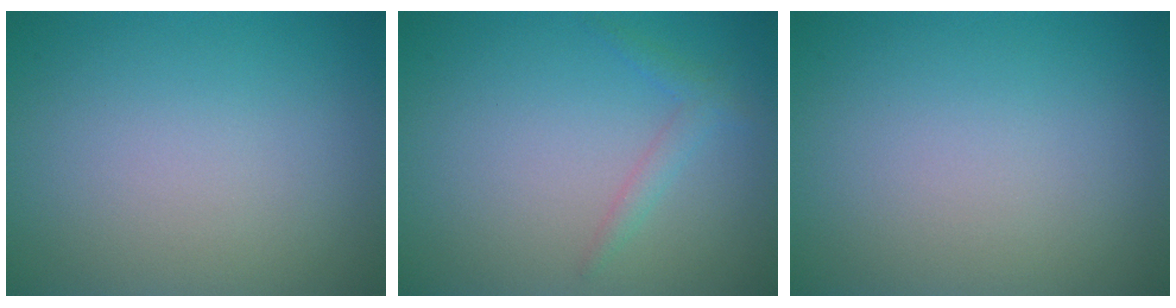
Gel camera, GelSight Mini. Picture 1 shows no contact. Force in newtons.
{"total": 1.4, "press": 1.4, "slide": 0.1}
{"total": 0.0}